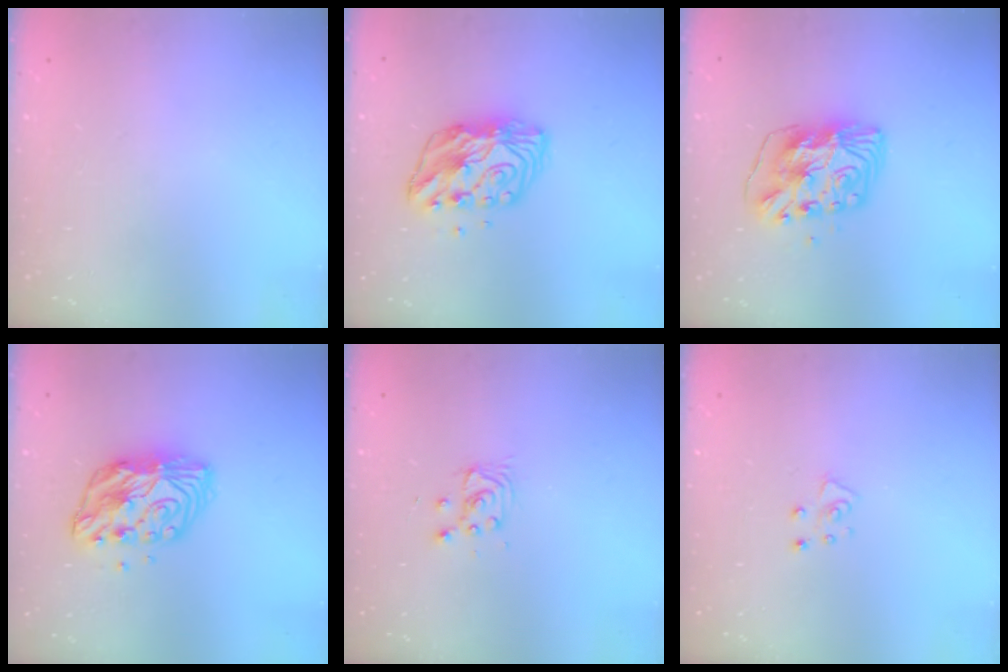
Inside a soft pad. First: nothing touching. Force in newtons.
{"total": 11.2, "press": 11.2, "slide": 0.9}
{"total": 10.1, "press": 10.0, "slide": 1.2}
{"total": 11.1, "press": 11.1, "slide": 0.8}
{"total": 4.0, "press": 4.0, "slide": 0.4}
{"total": 4.8, "press": 4.8, "slide": 0.2}